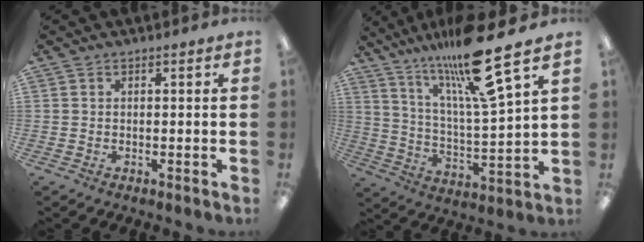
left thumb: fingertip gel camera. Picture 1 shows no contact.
{"total": 20.0, "force": [15.5, 1.7, 12.6], "torque": [-0.224, -0.092, 0.247]}